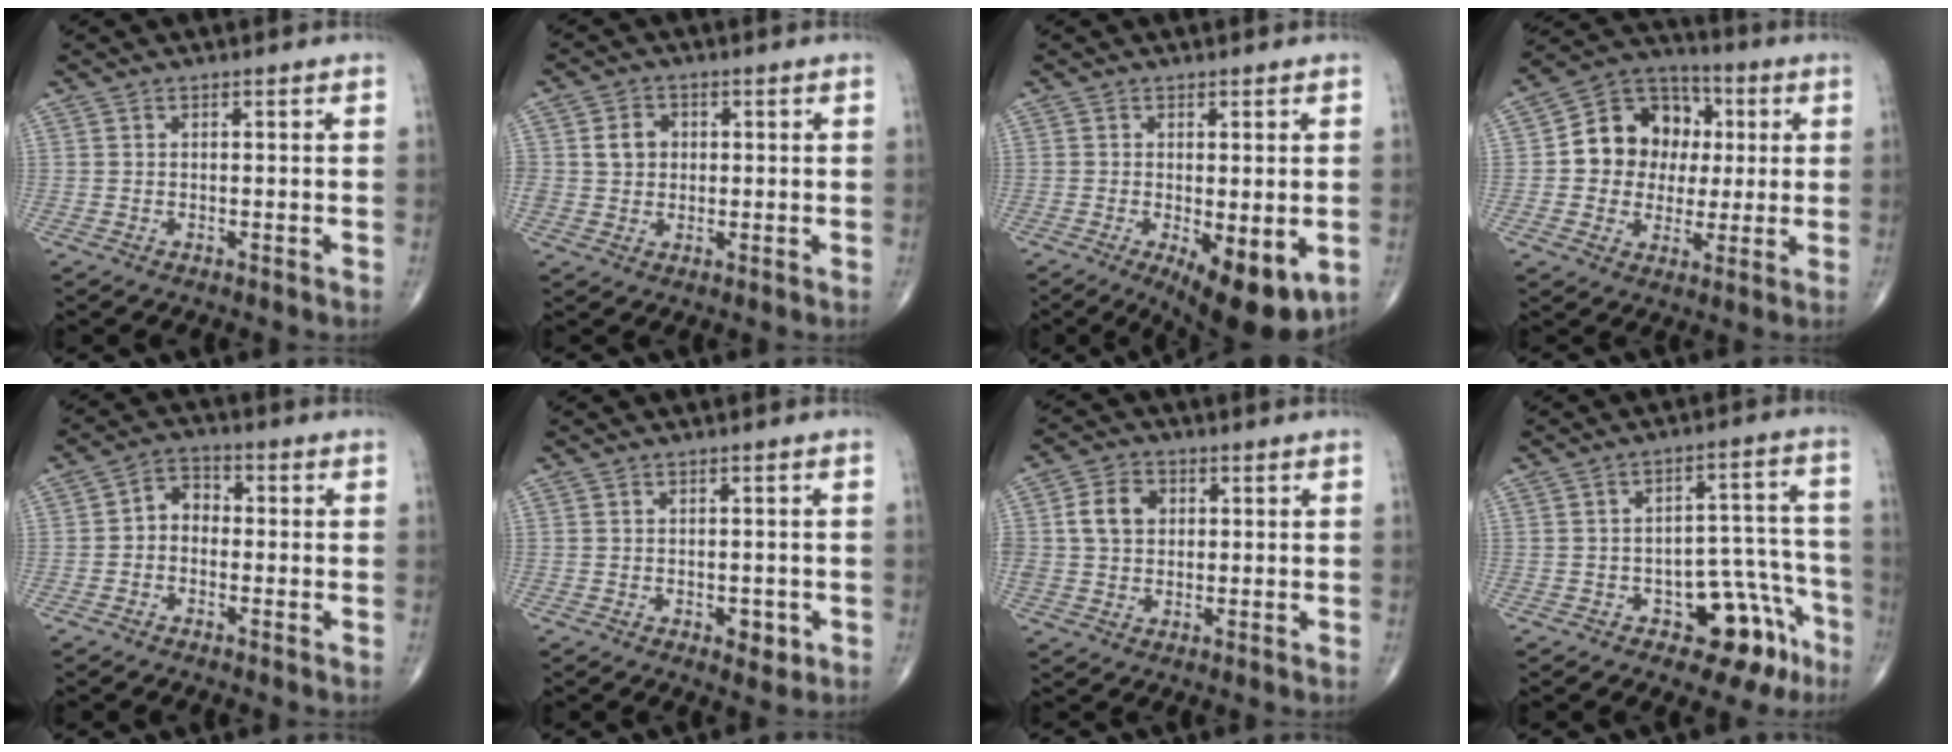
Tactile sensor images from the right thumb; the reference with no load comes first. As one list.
[{"total": 4.7, "force": [0.7, 4.0, 2.3], "torque": [-0.022, 0.003, 0.010]}, {"total": 11.1, "force": [-3.5, 4.1, 9.7], "torque": [-0.131, -0.022, -0.042]}, {"total": 14.5, "force": [1.4, 12.4, 7.4], "torque": [-0.069, 0.021, 0.020]}, {"total": 4.8, "force": [-0.7, 3.8, 2.9], "torque": [-0.029, 0.021, -0.028]}, {"total": 3.0, "force": [-1.0, 1.8, 2.2], "torque": [-0.014, 0.001, -0.007]}, {"total": 7.4, "force": [1.3, 5.8, 4.4], "torque": [-0.065, 0.008, 0.021]}, {"total": 11.8, "force": [-6.4, 6.5, 7.5], "torque": [-0.040, 0.061, -0.080]}]